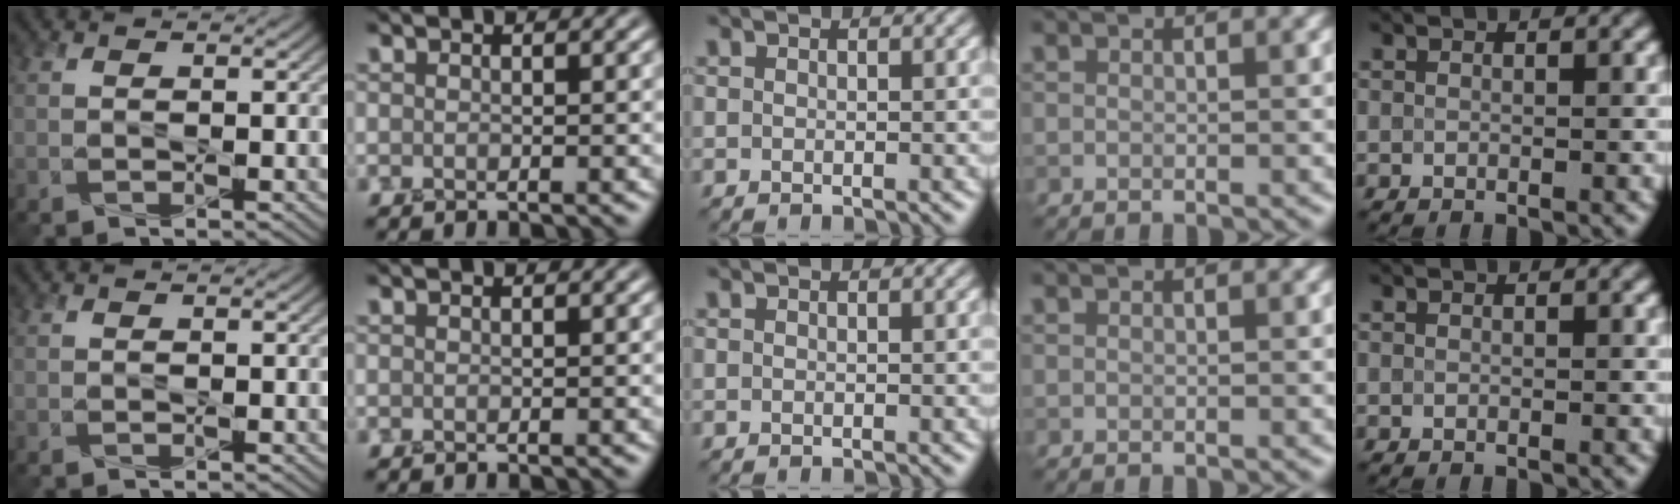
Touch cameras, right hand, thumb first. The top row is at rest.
{}